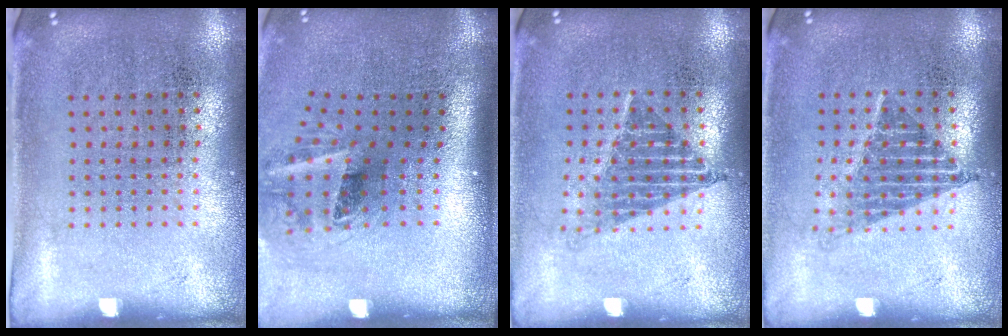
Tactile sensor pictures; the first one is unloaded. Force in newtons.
{"total": 2.1, "press": 1.3, "slide": 1.6}
{"total": 1.3, "press": 1.1, "slide": 0.7}
{"total": 1.3, "press": 1.1, "slide": 0.7}